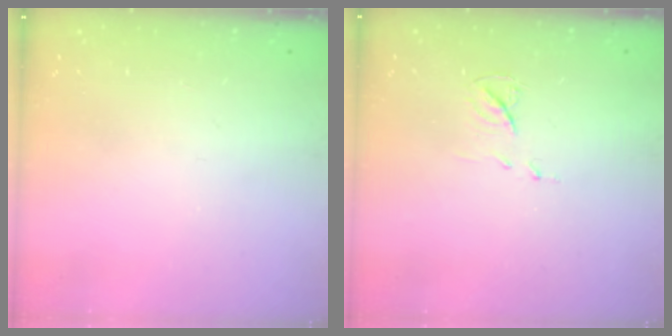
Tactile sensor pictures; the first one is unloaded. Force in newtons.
{"total": 5.8, "press": 5.8, "slide": 0.5}